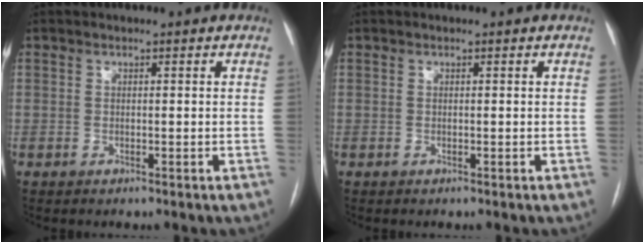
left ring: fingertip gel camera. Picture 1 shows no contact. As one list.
[{"total": 0.0}]